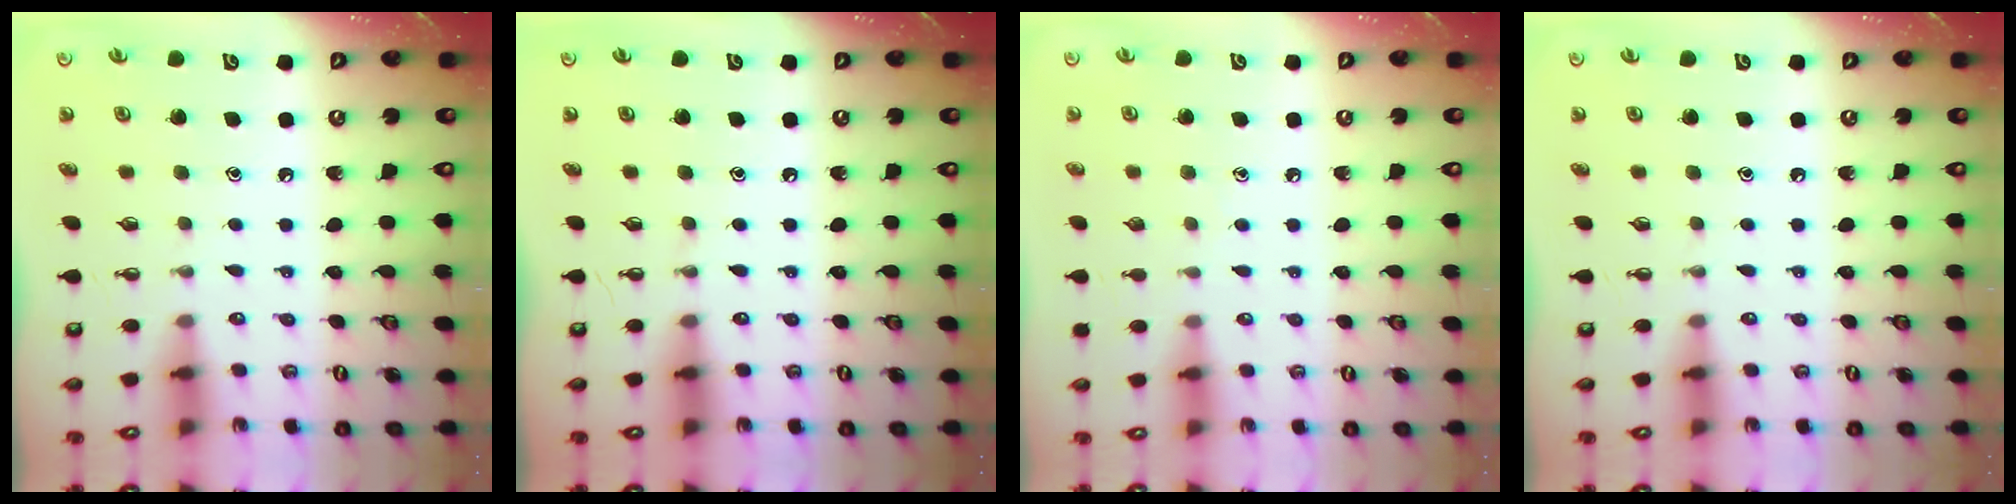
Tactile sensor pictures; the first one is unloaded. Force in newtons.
{"total": 0.0}
{"total": 3.3, "press": 3.2, "slide": 0.4}
{"total": 0.0}